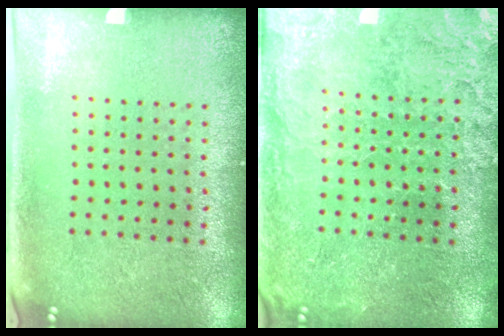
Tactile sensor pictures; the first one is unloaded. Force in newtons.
{"total": 3.3, "press": 3.1, "slide": 1.1}